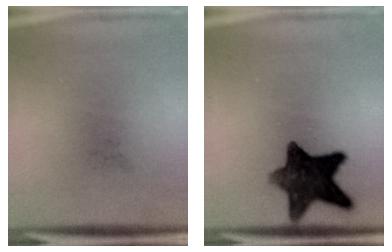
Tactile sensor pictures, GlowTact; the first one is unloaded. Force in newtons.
{"total": 11.5}